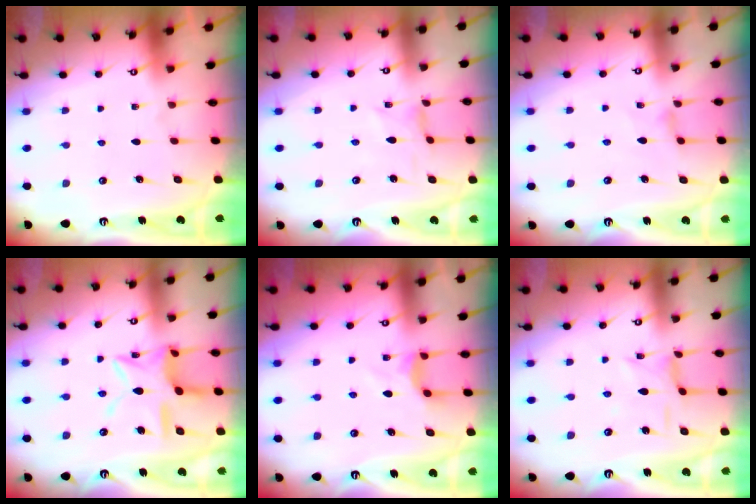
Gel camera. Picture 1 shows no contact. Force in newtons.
{"total": 0.0}
{"total": 1.4, "press": 1.3, "slide": 0.5}
{"total": 13.2, "press": 13.1, "slide": 1.1}
{"total": 3.8, "press": 3.8, "slide": 0.5}
{"total": 2.2, "press": 2.2, "slide": 0.4}